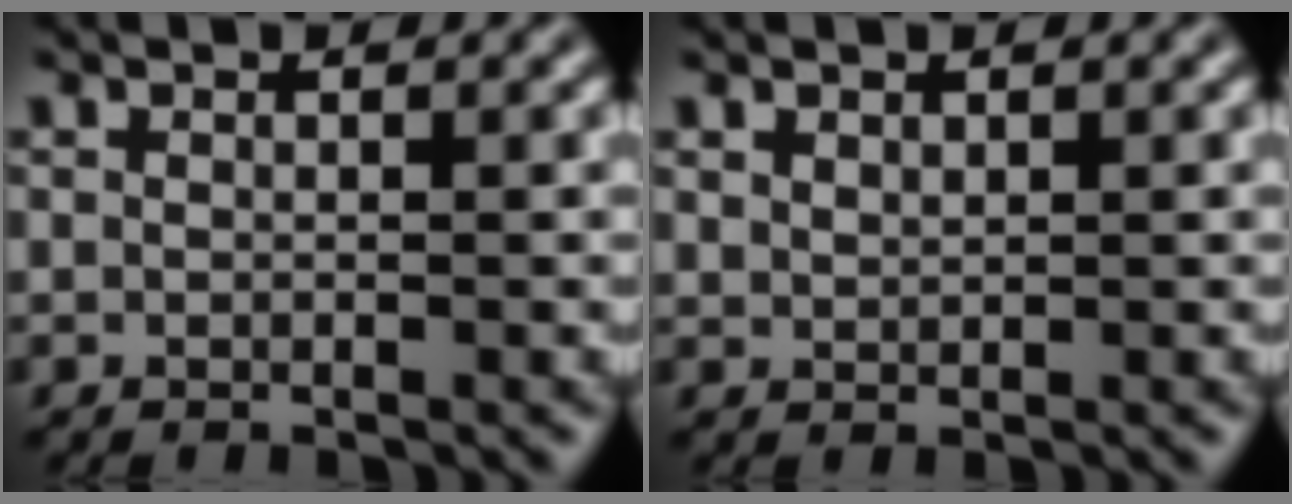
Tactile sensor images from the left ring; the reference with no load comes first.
{"total": 1.0, "force": [0.8, 0.5, 0.2], "torque": [-0.006, -0.001, 0.019]}